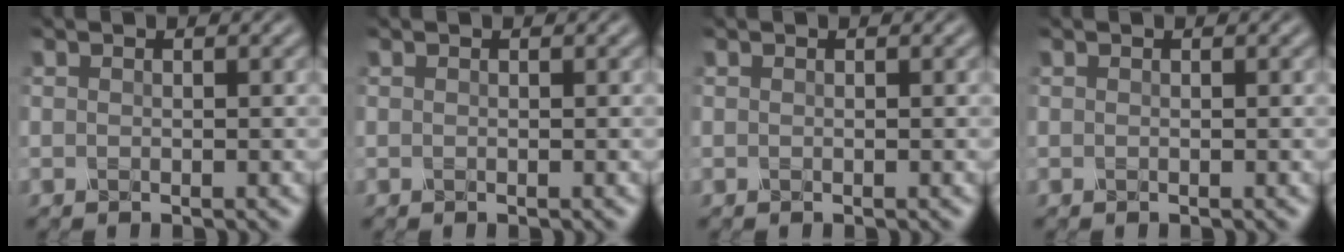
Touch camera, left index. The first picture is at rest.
{"total": 0.0}
{"total": 0.0}
{"total": 0.0}